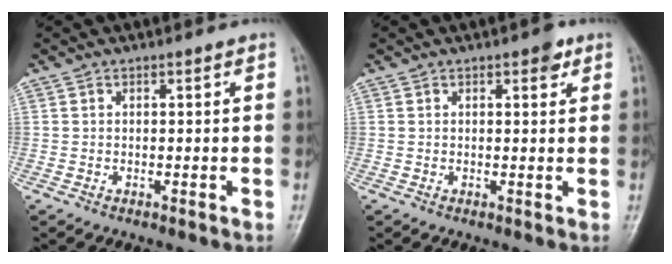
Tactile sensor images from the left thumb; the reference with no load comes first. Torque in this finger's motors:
{"motor_torque": [3.23, 1.29, 0.59, 0.04, 0.04]}